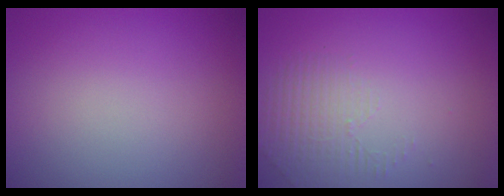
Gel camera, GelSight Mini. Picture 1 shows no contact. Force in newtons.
{"total": 1.3, "press": 0.5, "slide": 1.2}